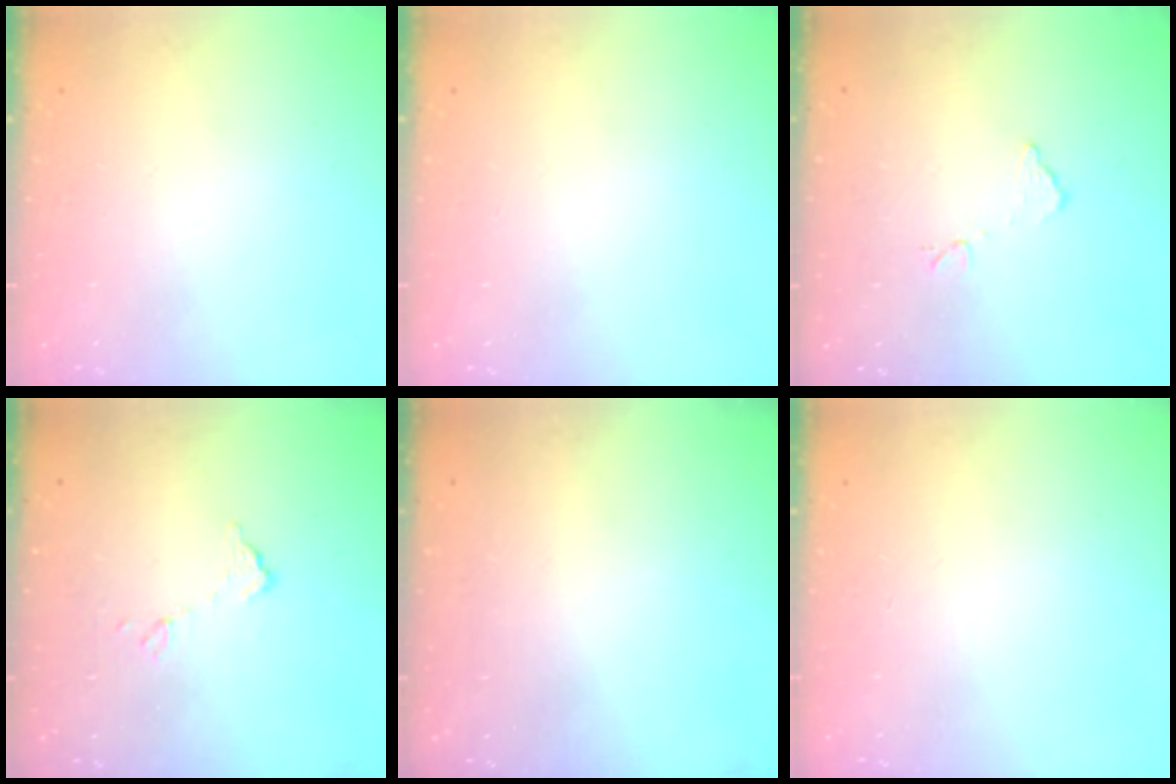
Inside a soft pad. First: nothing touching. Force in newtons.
{"total": 0.0}
{"total": 7.0, "press": 7.0, "slide": 0.2}
{"total": 6.3, "press": 6.3, "slide": 0.4}
{"total": 3.0, "press": 3.0, "slide": 0.1}
{"total": 0.0}